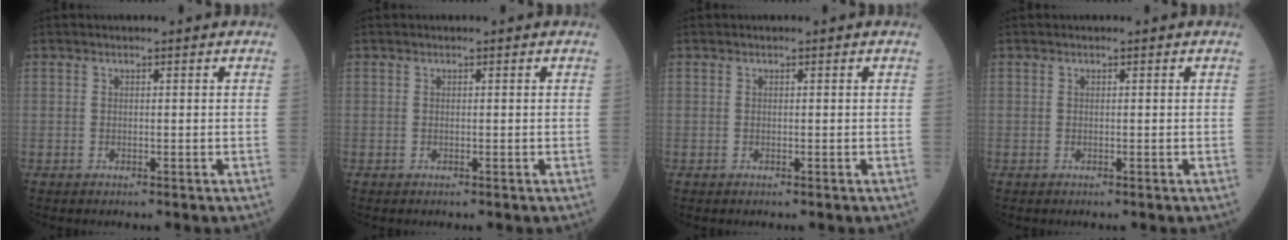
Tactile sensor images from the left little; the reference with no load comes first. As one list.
[{"total": 0.0}, {"total": 0.0}, {"total": 0.0}]